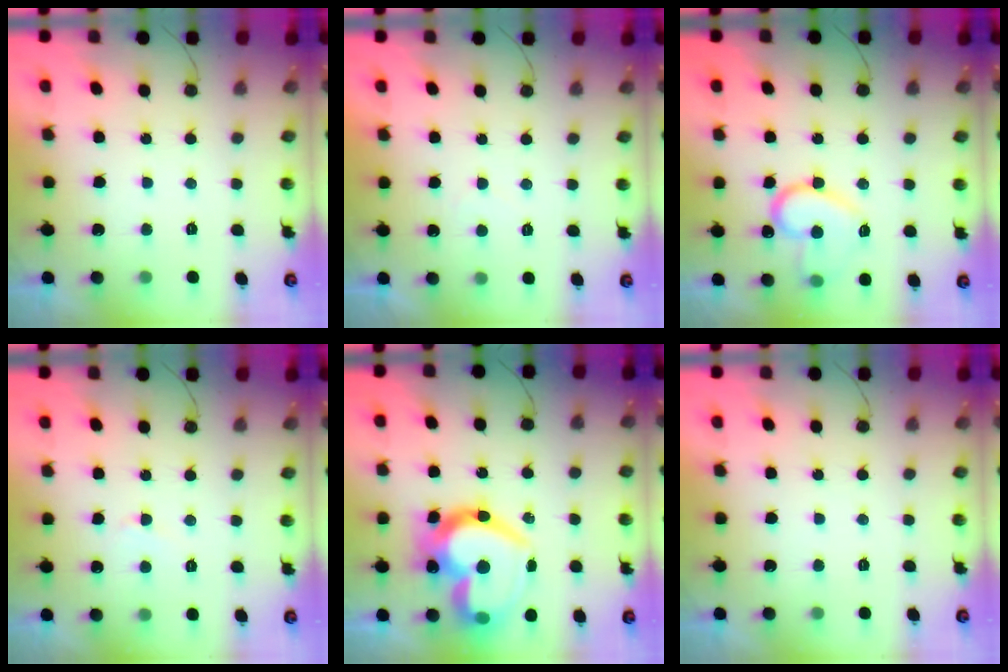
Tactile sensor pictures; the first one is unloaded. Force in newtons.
{"total": 3.7, "press": 3.7, "slide": 0.1}
{"total": 14.5, "press": 14.4, "slide": 1.3}
{"total": 3.0, "press": 3.0, "slide": 0.4}
{"total": 27.4, "press": 27.4, "slide": 2.2}
{"total": 0.0}